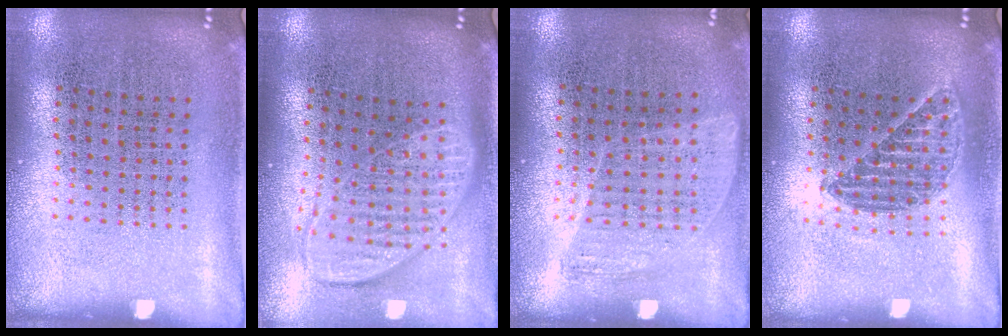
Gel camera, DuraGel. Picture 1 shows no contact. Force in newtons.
{"total": 1.9, "press": 1.5, "slide": 1.2}
{"total": 0.5, "press": 0.4, "slide": 0.4}
{"total": 1.2, "press": 1.1, "slide": 0.5}